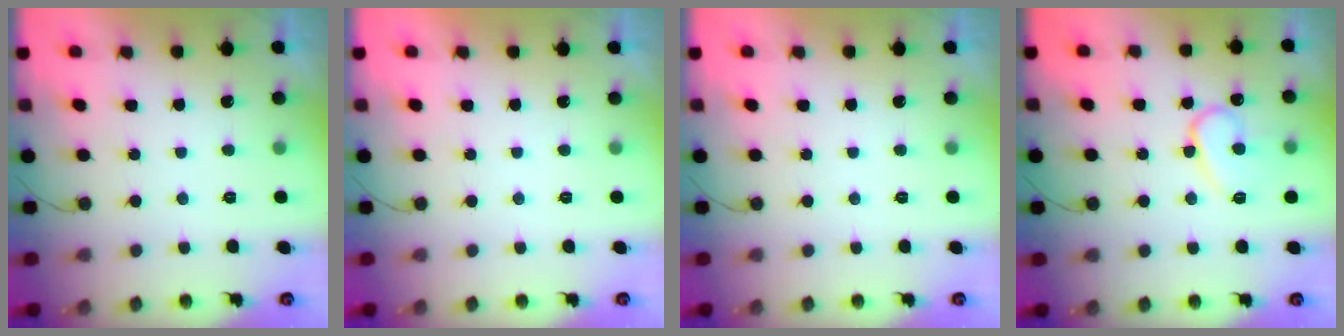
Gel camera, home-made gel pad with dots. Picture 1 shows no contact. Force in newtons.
{"total": 1.8, "press": 1.8, "slide": 0.0}
{"total": 0.0}
{"total": 10.8, "press": 10.8, "slide": 1.0}